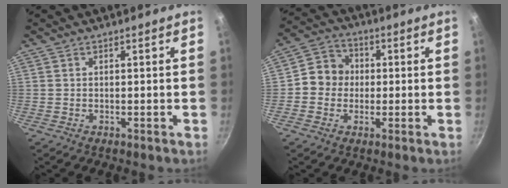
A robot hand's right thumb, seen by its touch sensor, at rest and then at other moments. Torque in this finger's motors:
{"motor_torque": [-0.21, 0.40, 0.62, -0.54, 0.00]}